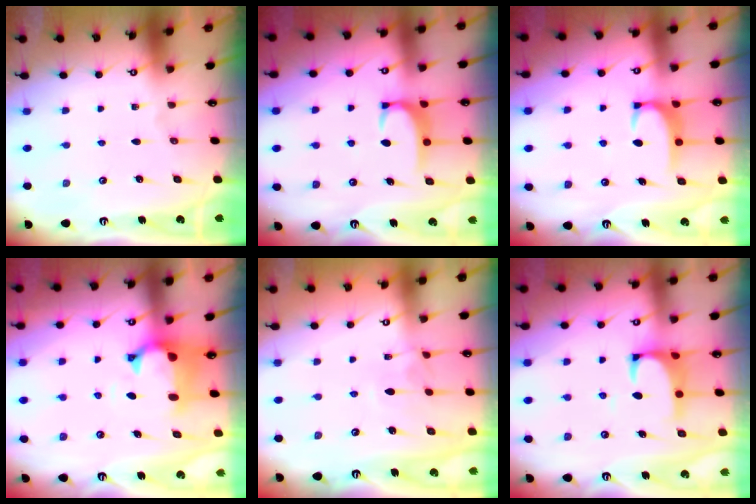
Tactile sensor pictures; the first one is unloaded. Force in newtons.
{"total": 2.7, "press": 2.7, "slide": 0.4}
{"total": 2.7, "press": 2.7, "slide": 0.4}
{"total": 1.2, "press": 0.2, "slide": 1.2}
{"total": 2.5, "press": 2.5, "slide": 0.5}
{"total": 1.8, "press": 1.6, "slide": 0.7}